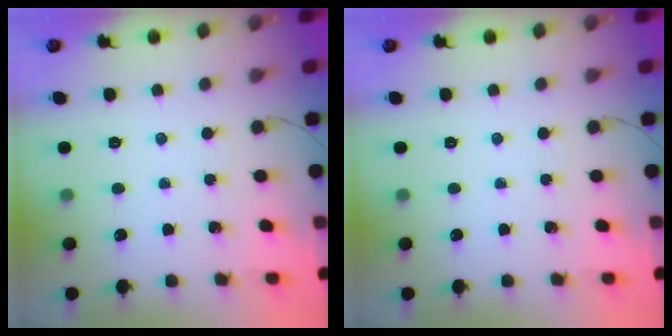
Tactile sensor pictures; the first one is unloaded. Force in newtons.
{"total": 0.0}